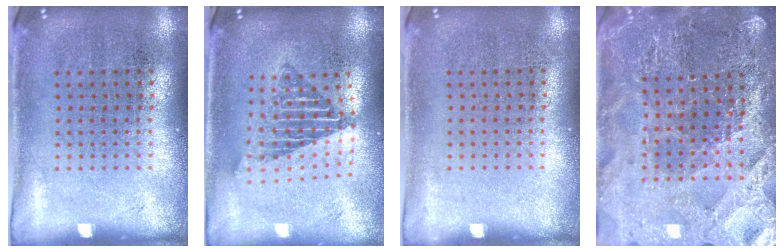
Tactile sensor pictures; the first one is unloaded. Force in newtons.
{"total": 1.7, "press": 1.3, "slide": 1.0}
{"total": 0.0}
{"total": 3.5, "press": 3.4, "slide": 0.8}